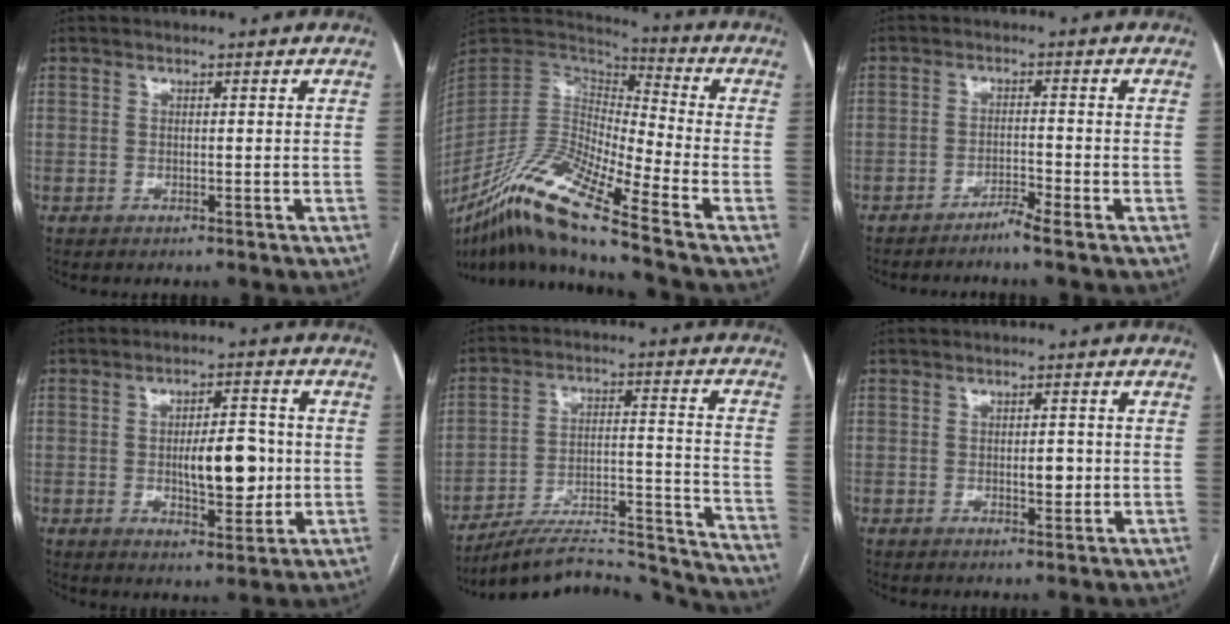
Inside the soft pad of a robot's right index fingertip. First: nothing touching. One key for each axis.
{"total": 18.4, "fx": -12.6, "fy": 0.8, "fz": 13.3, "tx": -0.271, "ty": -0.018, "tz": -0.235}
{"total": 2.7, "fx": -2.2, "fy": -0.7, "fz": 1.4, "tx": -0.024, "ty": -0.003, "tz": -0.045}
{"total": 8.9, "fx": -0.6, "fy": 3.3, "fz": 8.2, "tx": -0.126, "ty": 0.004, "tz": -0.003}
{"total": 23.2, "fx": -22.0, "fy": 2.7, "fz": 6.6, "tx": -0.056, "ty": 0.033, "tz": -0.314}
{"total": 2.5, "fx": -0.3, "fy": 1.0, "fz": 2.2, "tx": -0.033, "ty": 0.000, "tz": -0.001}